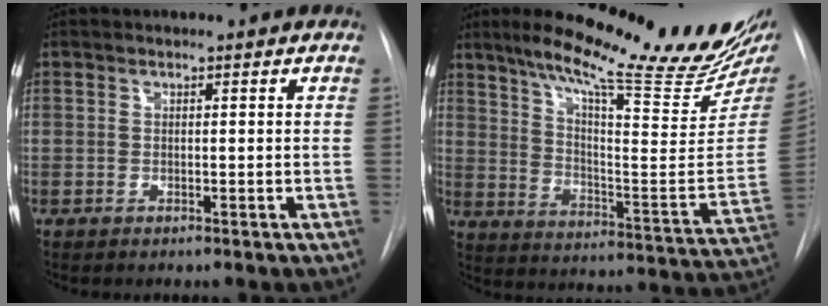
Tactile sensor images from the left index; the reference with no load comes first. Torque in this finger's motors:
{"motor_torque": [0.83, -1.09, 0.16, 0.05]}